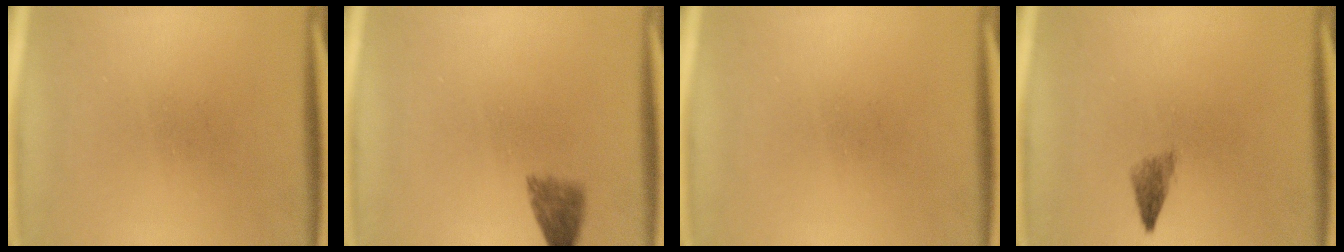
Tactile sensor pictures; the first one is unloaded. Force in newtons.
{"total": 3.0}
{"total": 0.0}
{"total": 1.9}